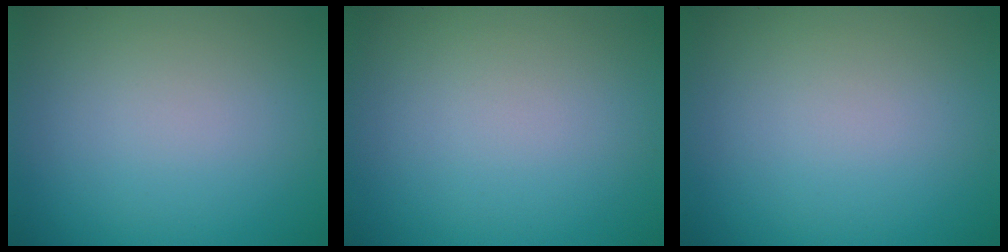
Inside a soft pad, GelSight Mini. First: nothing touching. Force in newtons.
{"total": 0.0}
{"total": 0.0}